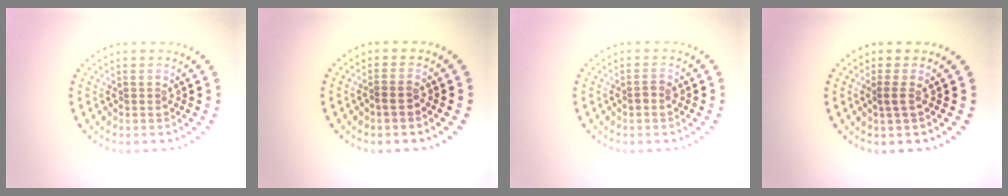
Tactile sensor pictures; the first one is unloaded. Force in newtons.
{"total": 0.9, "press": 0.7, "slide": 0.6}
{"total": 1.0, "press": 0.9, "slide": 0.4}
{"total": 1.0, "press": 0.8, "slide": 0.5}